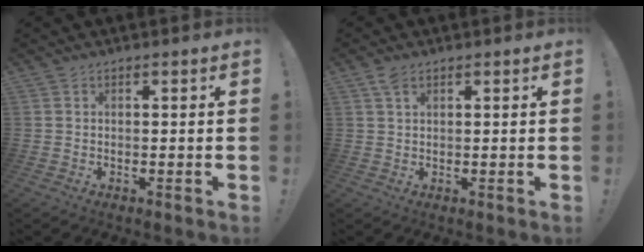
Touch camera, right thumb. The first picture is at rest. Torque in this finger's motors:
{"motor_torque": [0.00, 0.73, 0.17, -0.08, 0.00]}